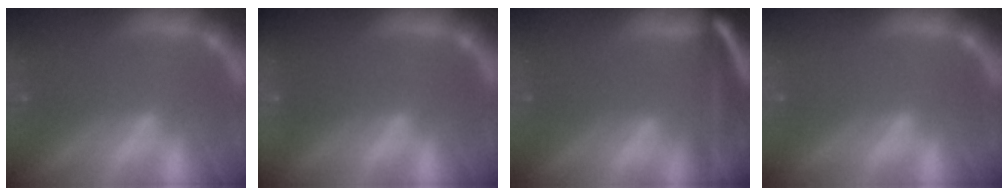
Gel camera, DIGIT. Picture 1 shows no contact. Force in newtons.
{"total": 5.5}
{"total": 9.2}
{"total": 0.0}